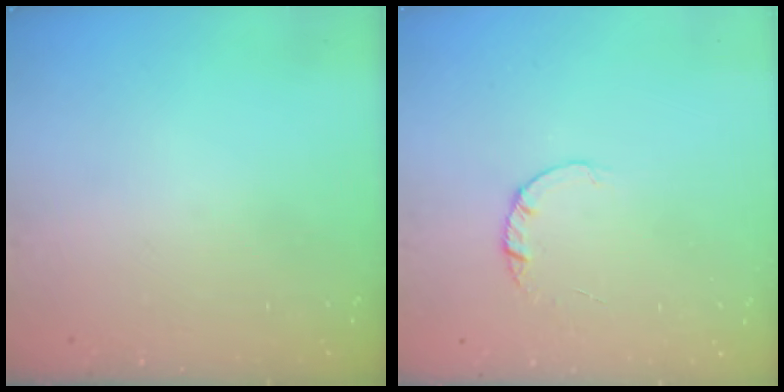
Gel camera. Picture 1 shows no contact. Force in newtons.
{"total": 1.4, "press": 1.4, "slide": 0.2}